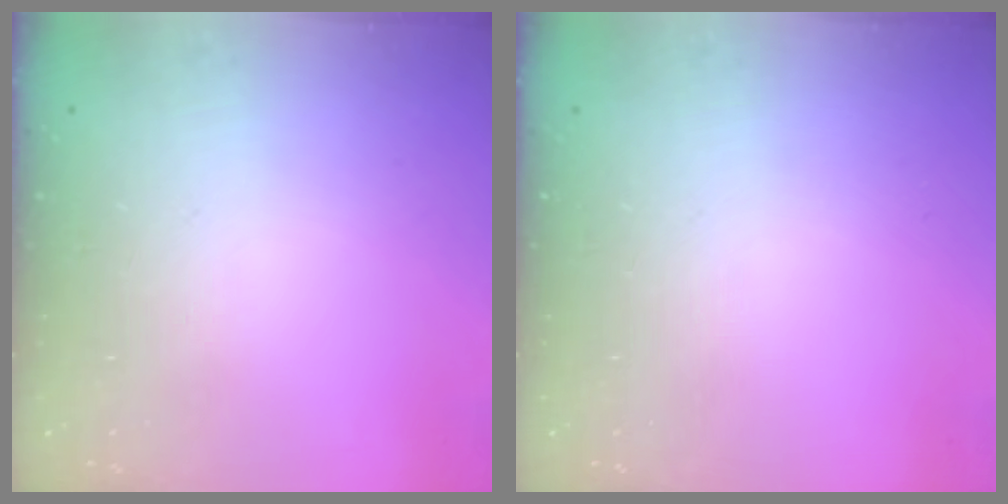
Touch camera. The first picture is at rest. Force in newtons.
{"total": 0.0}